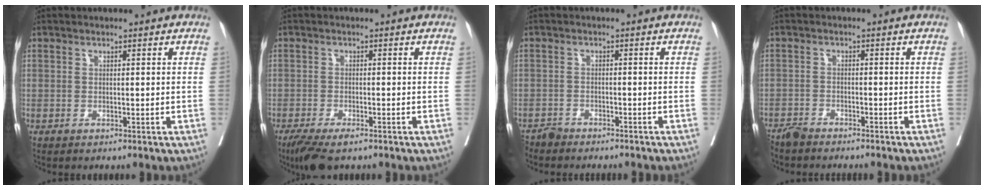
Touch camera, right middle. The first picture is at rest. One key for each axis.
{"total": 5.8, "fx": -4.1, "fy": 1.5, "fz": 3.8, "tx": -0.063, "ty": -0.013, "tz": -0.069}
{"total": 3.6, "fx": -3.6, "fy": 0.5, "fz": 0.3, "tx": 0.002, "ty": -0.007, "tz": -0.056}
{"total": 4.1, "fx": -3.9, "fy": 0.4, "fz": 1.2, "tx": -0.015, "ty": -0.009, "tz": -0.062}